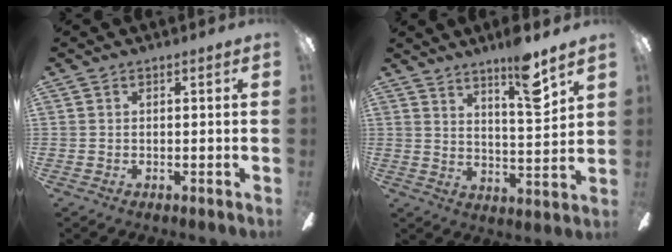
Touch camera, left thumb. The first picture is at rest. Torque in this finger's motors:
{"motor_torque": [1.12, 0.36, 1.14, -0.83, 0.08]}